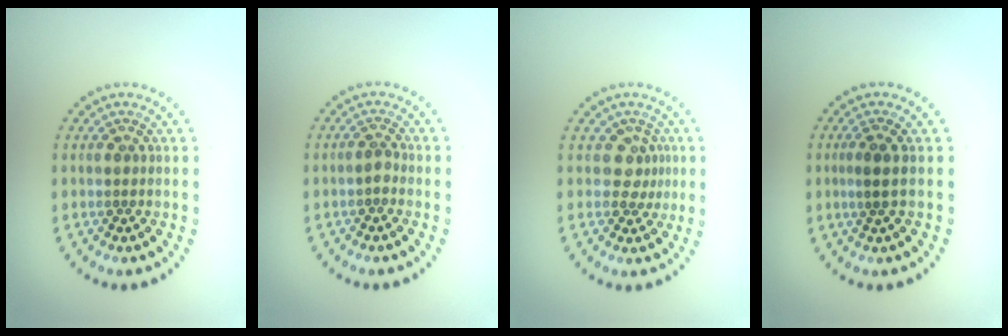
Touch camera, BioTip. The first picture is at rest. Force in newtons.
{"total": 1.0, "press": 0.7, "slide": 0.7}
{"total": 1.7, "press": 1.3, "slide": 1.2}
{"total": 1.7, "press": 1.4, "slide": 1.0}